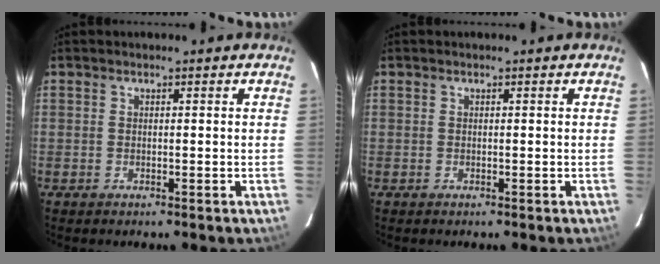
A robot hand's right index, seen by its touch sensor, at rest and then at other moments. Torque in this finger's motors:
{"motor_torque": [0.00, 0.00, 0.00, 0.00]}